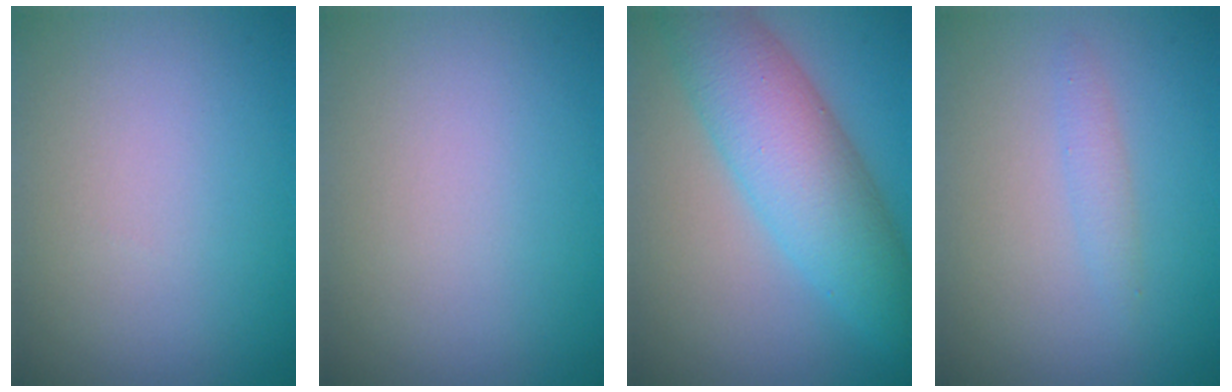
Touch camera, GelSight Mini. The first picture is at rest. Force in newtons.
{"total": 0.0}
{"total": 7.7, "press": 7.7, "slide": 0.1}
{"total": 1.2, "press": 1.2, "slide": 0.0}